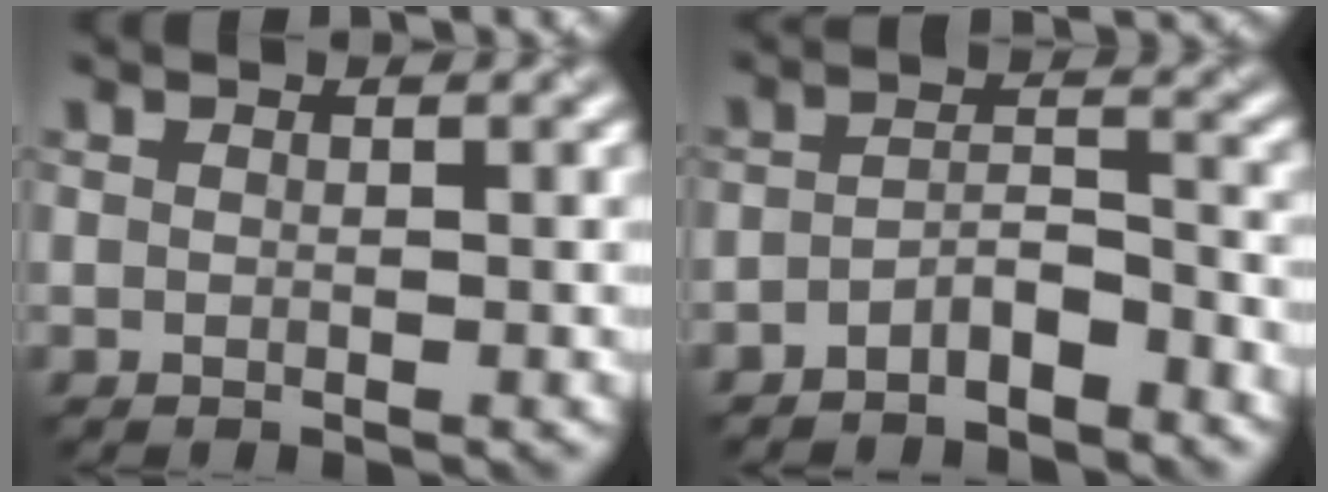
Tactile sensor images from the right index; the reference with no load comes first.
{"total": 2.8, "force": [-2.3, 0.8, 1.5], "torque": [-0.030, 0.009, -0.048]}